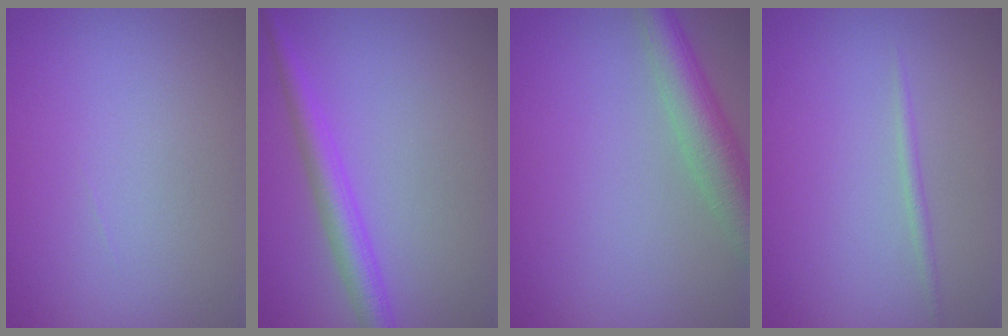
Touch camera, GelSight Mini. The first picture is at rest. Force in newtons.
{"total": 3.1, "press": 3.1, "slide": 0.1}
{"total": 4.5, "press": 4.5, "slide": 0.2}
{"total": 0.7, "press": 0.7, "slide": 0.1}